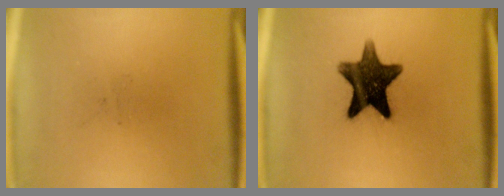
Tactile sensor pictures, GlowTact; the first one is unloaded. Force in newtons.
{"total": 13.1}